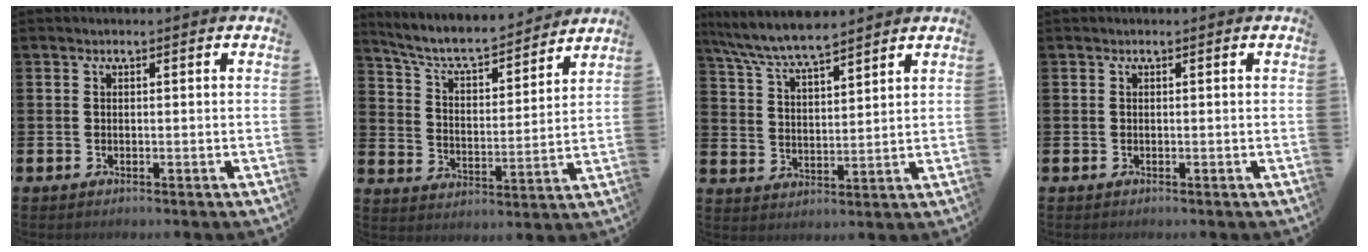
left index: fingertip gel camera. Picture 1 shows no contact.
{"total": 7.1, "force": [6.5, 1.5, 2.5], "torque": [-0.076, -0.053, 0.106]}
{"total": 6.9, "force": [6.6, 0.7, 2.1], "torque": [-0.068, -0.030, 0.118]}
{"total": 0.0}